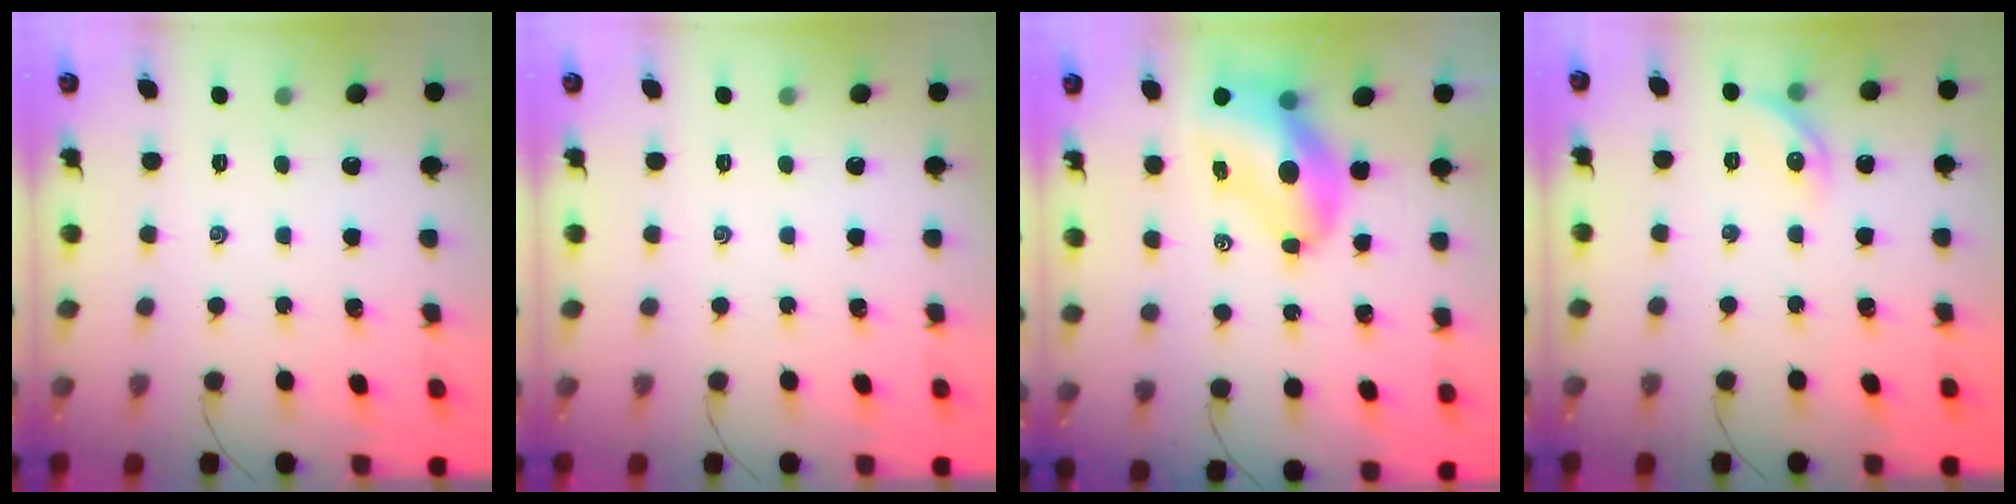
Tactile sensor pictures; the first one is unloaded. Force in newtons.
{"total": 0.0}
{"total": 10.8, "press": 10.3, "slide": 3.1}
{"total": 7.8, "press": 7.8, "slide": 0.5}